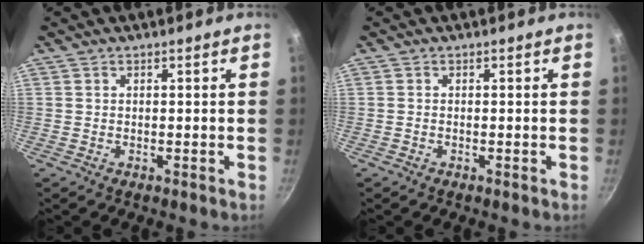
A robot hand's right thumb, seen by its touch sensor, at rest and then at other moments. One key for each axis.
{"total": 0.0}